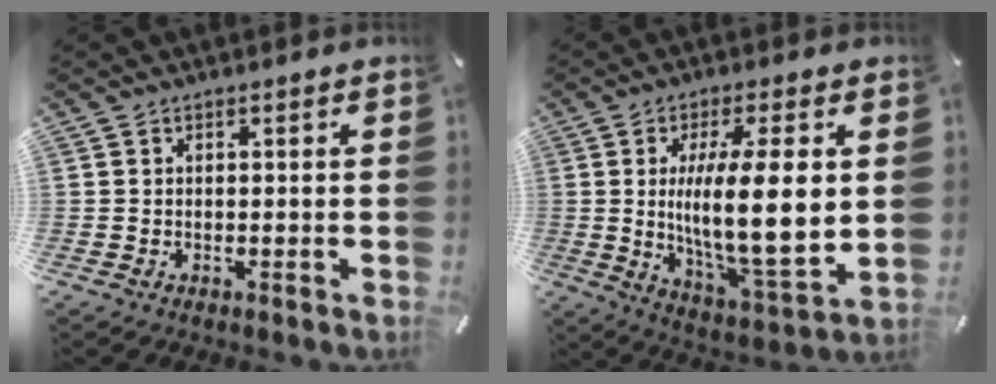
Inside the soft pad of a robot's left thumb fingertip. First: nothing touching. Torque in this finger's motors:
{"motor_torque": [1.74, 3.26, 1.65, -1.12, 0.62]}